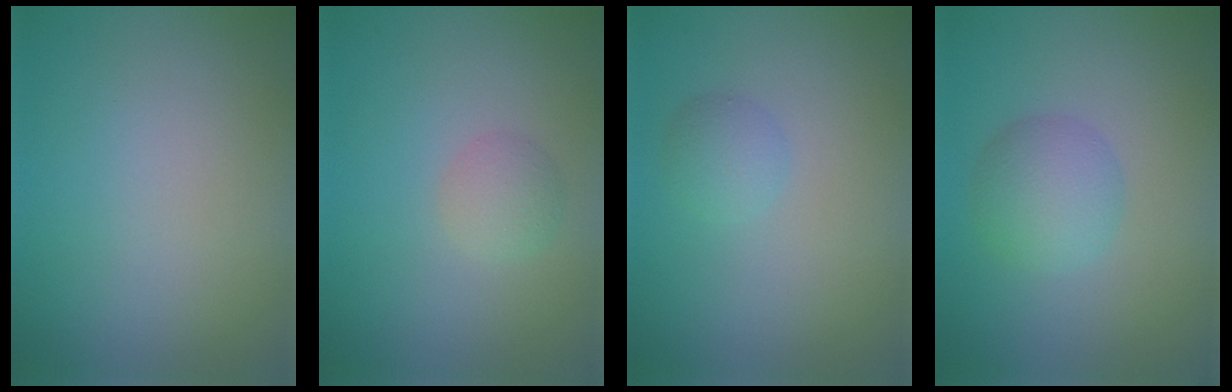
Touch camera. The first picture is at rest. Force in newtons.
{"total": 1.8, "press": 1.8, "slide": 0.1}
{"total": 1.7, "press": 1.7, "slide": 0.0}
{"total": 3.6, "press": 3.6, "slide": 0.1}